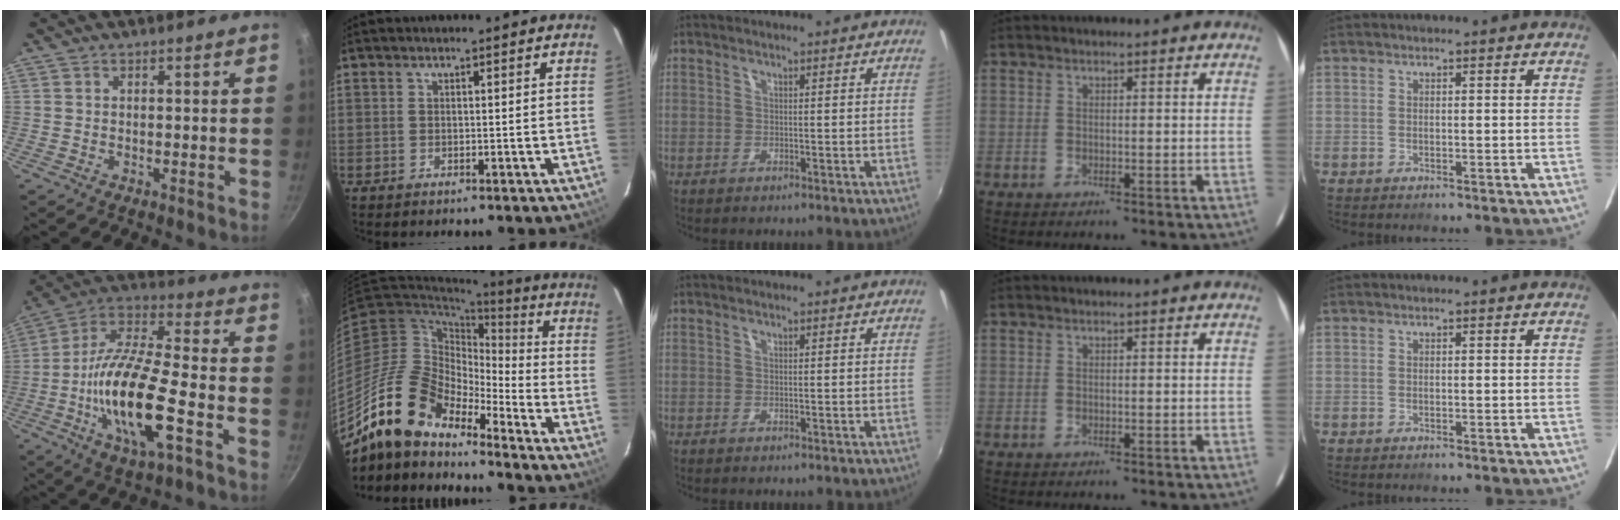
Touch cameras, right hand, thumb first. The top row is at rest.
{"thumb": {"total": 19.7, "force": [-5.9, 6.1, 17.8], "torque": [-0.339, 0.026, -0.126]}, "index": {"total": 17.2, "force": [-13.9, 6.4, 7.8], "torque": [-0.141, 0.000, -0.266]}}